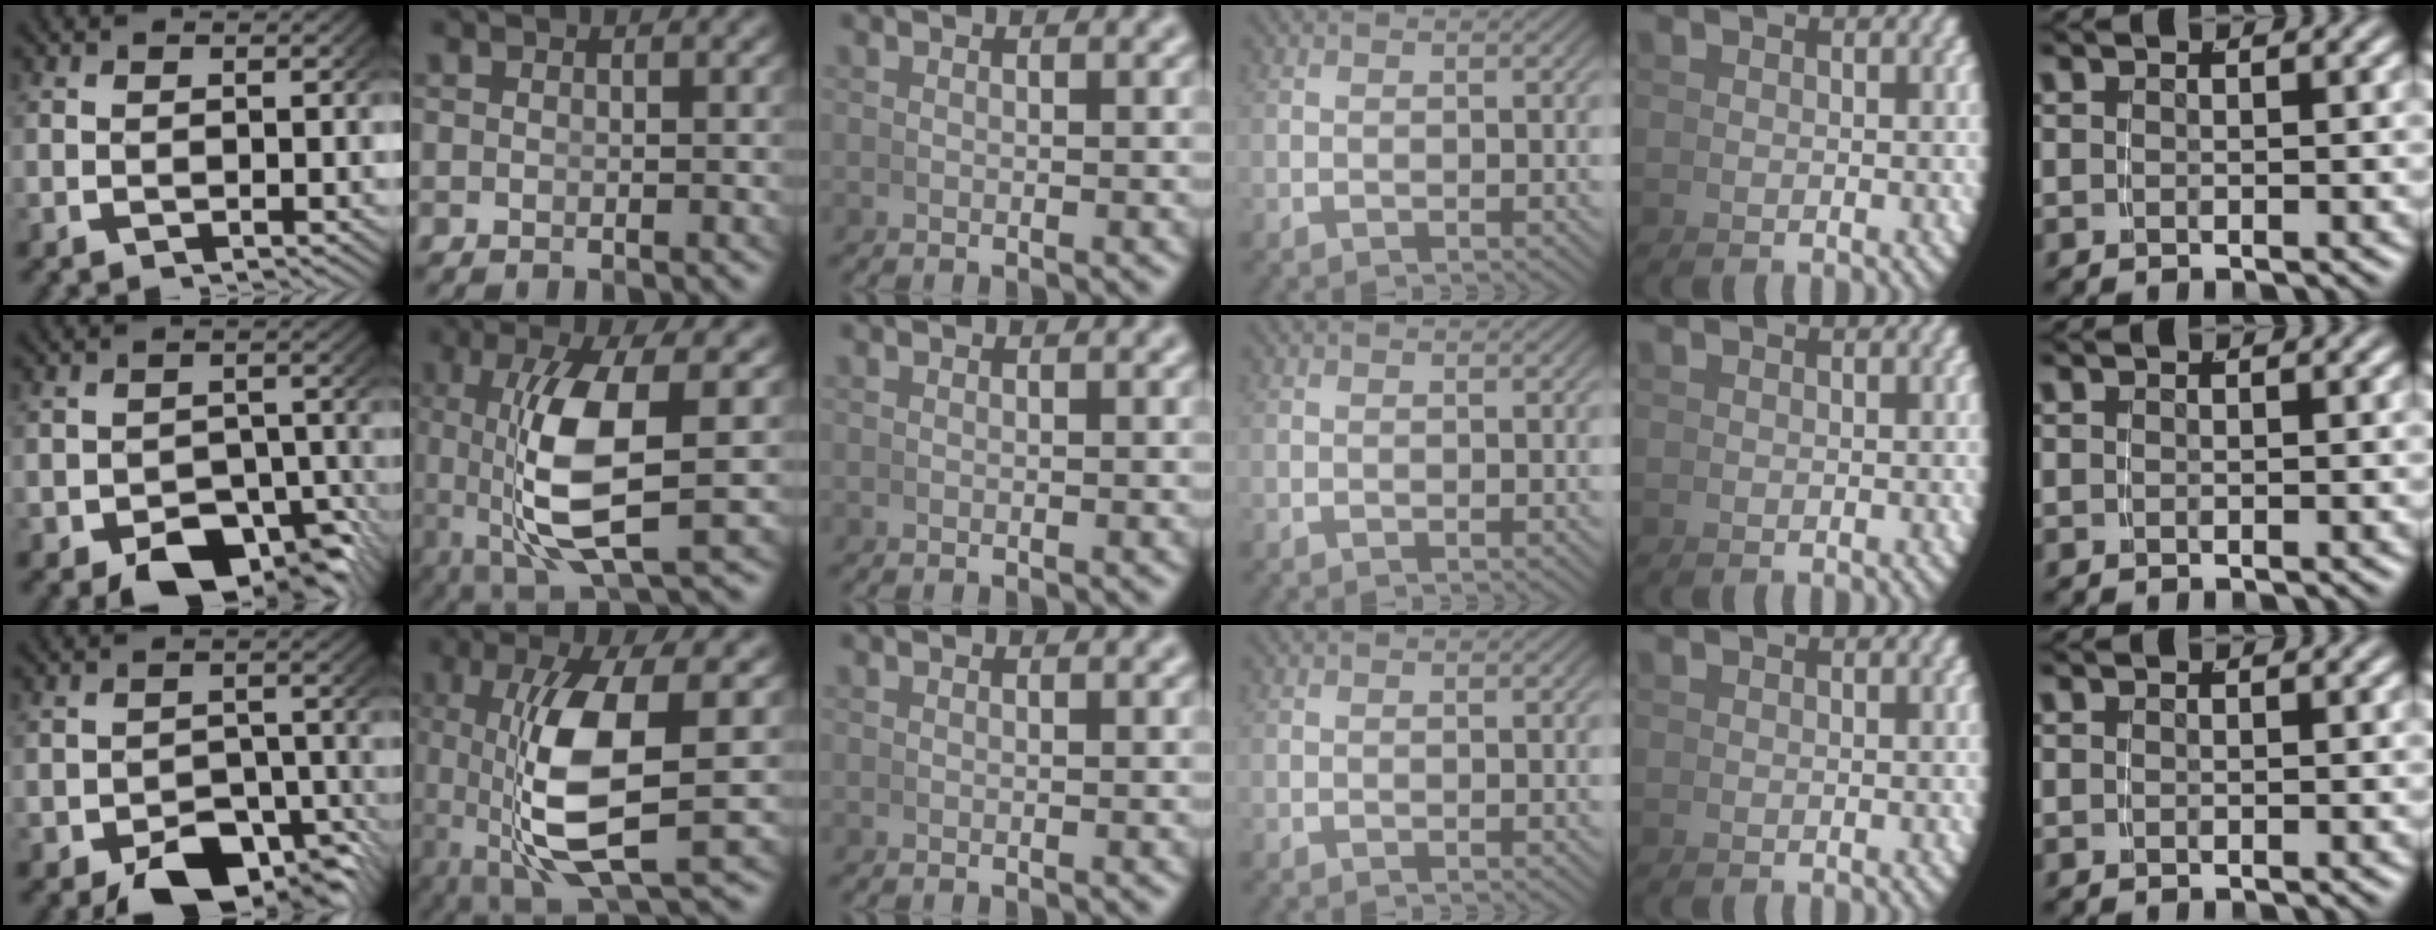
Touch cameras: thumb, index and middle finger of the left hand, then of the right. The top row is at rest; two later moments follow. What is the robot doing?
{"motion": "grasp_and_lifting", "object": "pen"}